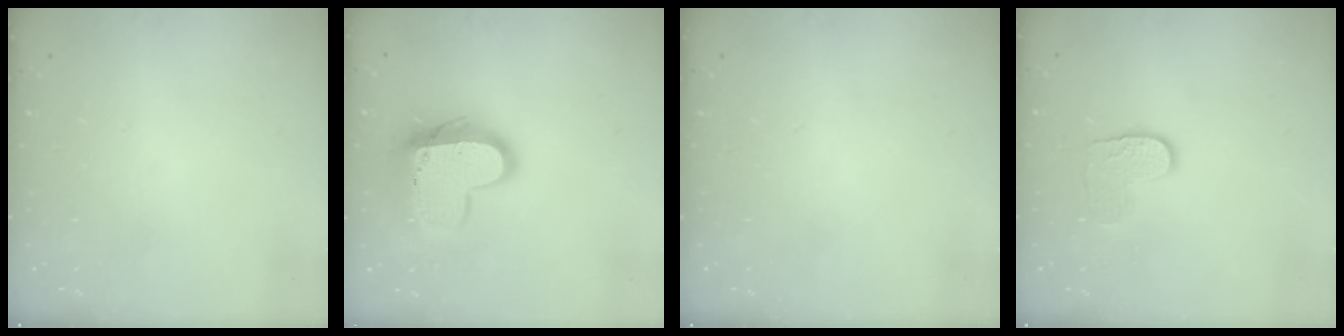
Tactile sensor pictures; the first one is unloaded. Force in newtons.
{"total": 14.4, "press": 14.4, "slide": 1.1}
{"total": 0.0}
{"total": 6.6, "press": 6.6, "slide": 0.3}